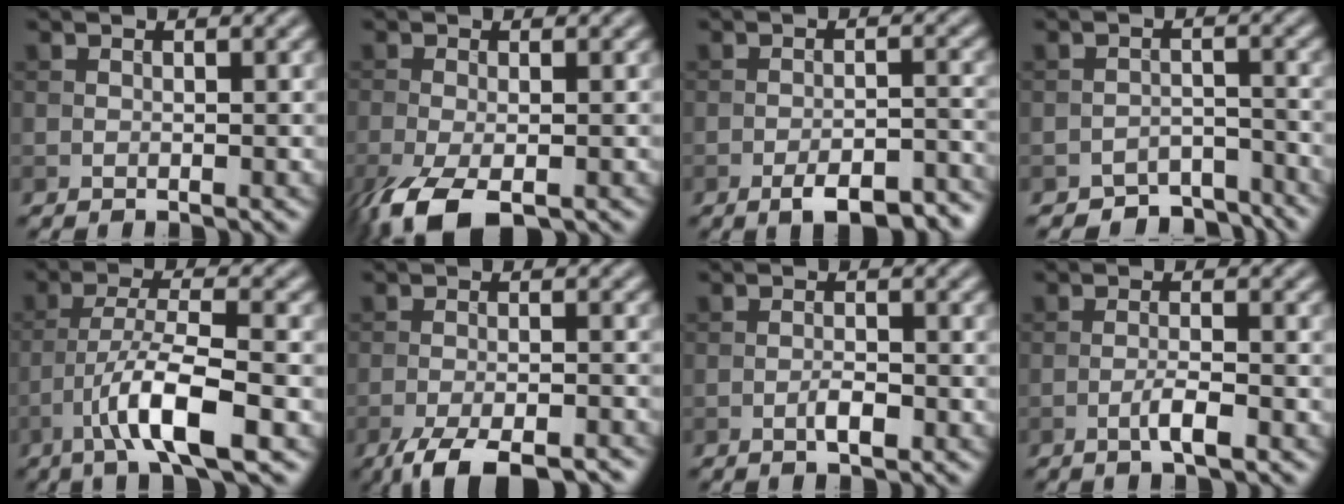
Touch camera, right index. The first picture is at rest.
{"total": 6.0, "force": [-3.4, 2.2, 4.3], "torque": [-0.096, -0.018, -0.066]}
{"total": 5.9, "force": [-4.1, 1.9, 3.9], "torque": [-0.059, 0.000, -0.057]}
{"total": 4.4, "force": [-4.0, 1.6, 0.8], "torque": [-0.003, -0.002, -0.067]}
{"total": 7.3, "force": [-3.3, 1.6, 6.3], "torque": [-0.111, 0.008, -0.065]}
{"total": 6.7, "force": [-5.0, 1.7, 4.2], "torque": [-0.070, -0.016, -0.083]}
{"total": 1.7, "force": [-0.8, 0.5, 1.4], "torque": [-0.027, 0.001, -0.016]}
{"total": 2.2, "force": [-1.0, 0.3, 1.9], "torque": [-0.035, 0.005, -0.022]}